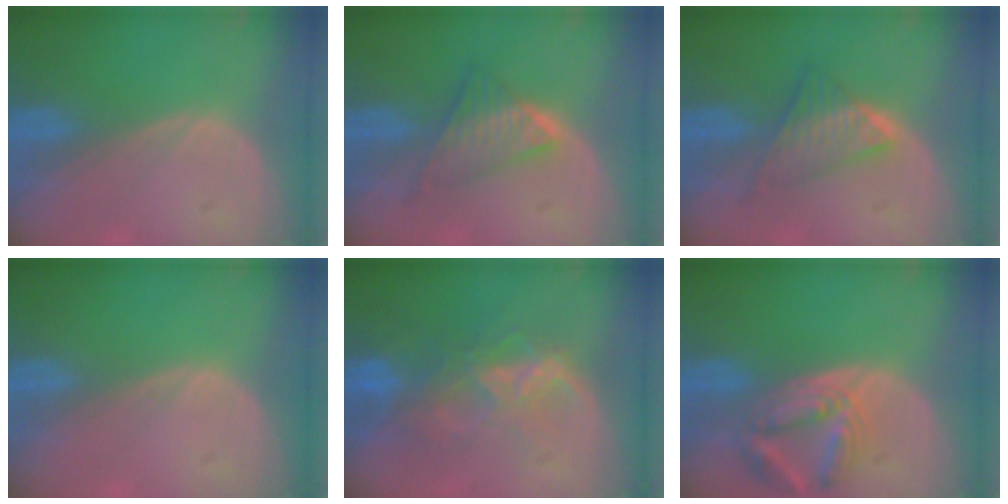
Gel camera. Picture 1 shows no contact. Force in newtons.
{"total": 5.9, "press": 5.8, "slide": 0.8}
{"total": 5.9, "press": 5.8, "slide": 0.8}
{"total": 0.0}
{"total": 8.7, "press": 7.5, "slide": 4.3}
{"total": 6.7, "press": 6.4, "slide": 2.1}